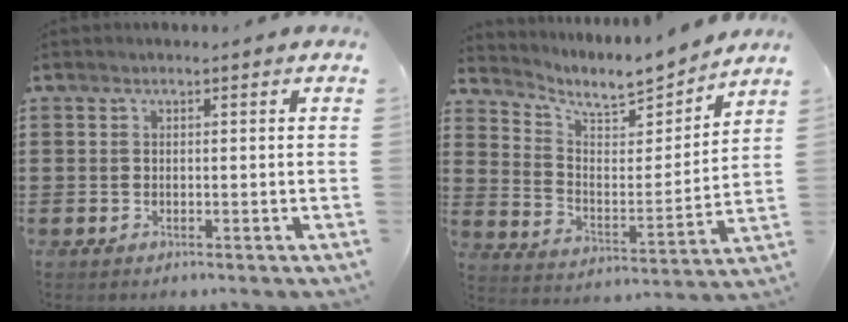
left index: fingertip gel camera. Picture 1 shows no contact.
{"total": 7.0, "force": [6.6, 1.5, 2.1], "torque": [-0.068, -0.048, 0.111]}